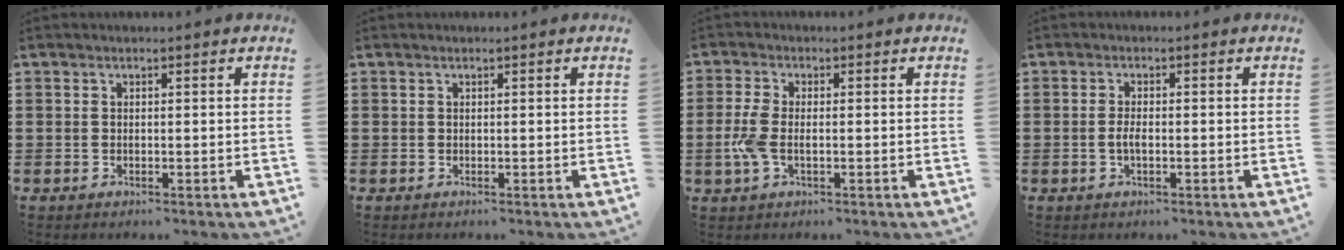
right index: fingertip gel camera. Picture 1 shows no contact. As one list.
[{"total": 0.0}, {"total": 4.1, "force": [-0.9, 1.8, 3.6], "torque": [-0.097, -0.011, -0.025]}, {"total": 2.0, "force": [-0.4, 0.5, 1.9], "torque": [-0.043, -0.003, -0.011]}]